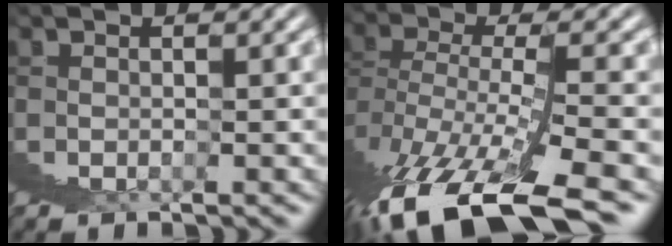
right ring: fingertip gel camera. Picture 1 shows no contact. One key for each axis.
{"total": 6.2, "fx": -3.3, "fy": 1.4, "fz": 5.1, "tx": -0.114, "ty": -0.014, "tz": -0.038}